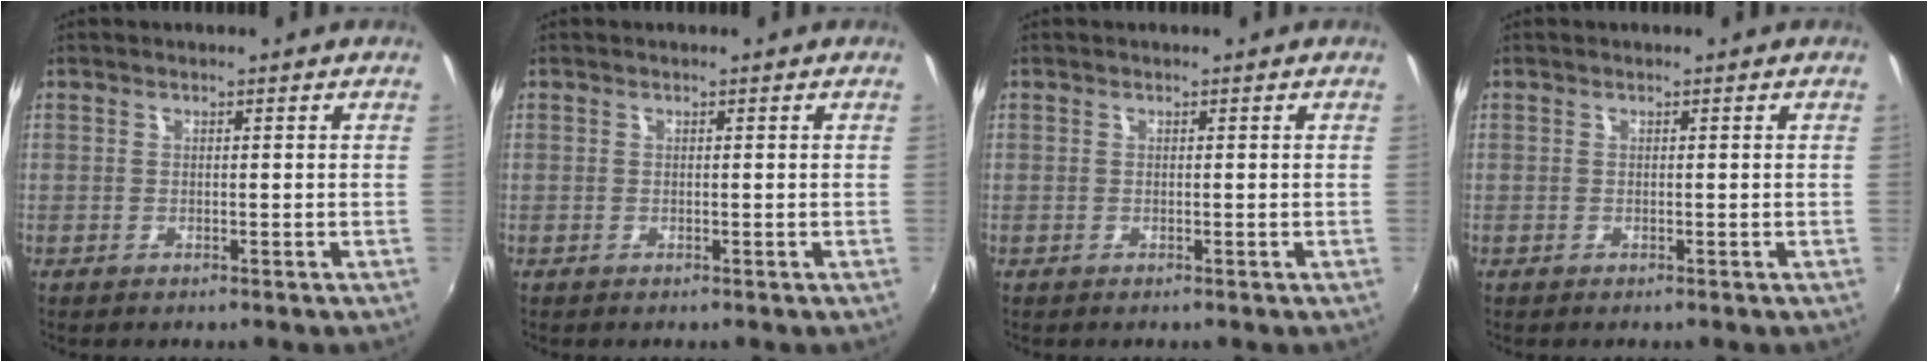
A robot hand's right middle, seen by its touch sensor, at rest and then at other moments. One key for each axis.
{"total": 0.0}
{"total": 0.0}
{"total": 0.0}